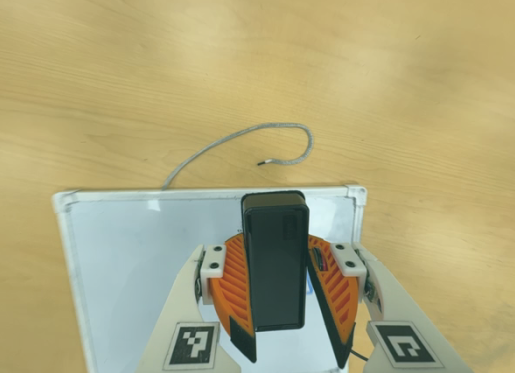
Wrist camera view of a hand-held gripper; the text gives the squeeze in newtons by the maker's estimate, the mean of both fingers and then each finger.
{"total": 9.3, "left": 10.9, "right": 7.6}